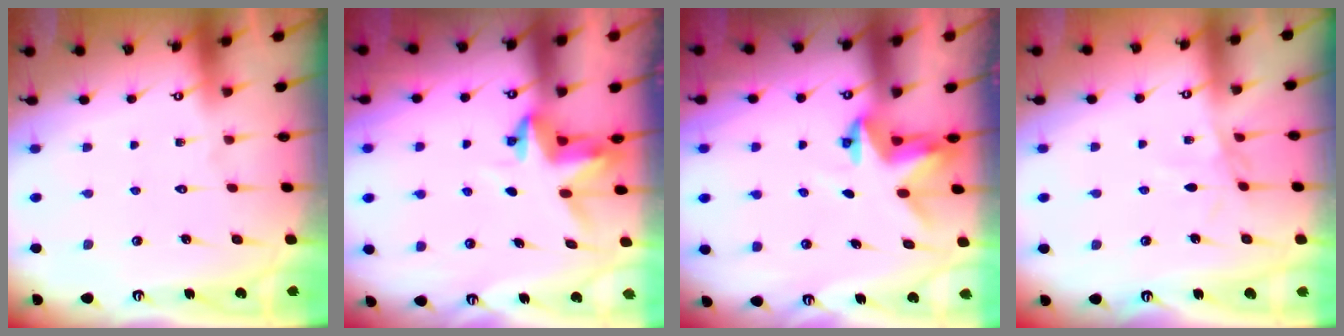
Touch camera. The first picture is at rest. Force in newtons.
{"total": 3.9, "press": 3.9, "slide": 0.4}
{"total": 3.0, "press": 3.0, "slide": 0.1}
{"total": 2.9, "press": 2.8, "slide": 0.5}